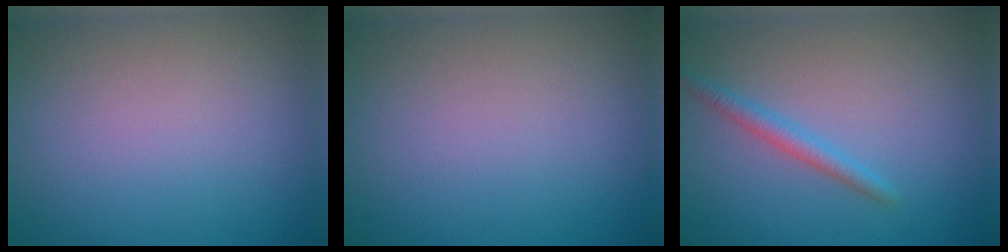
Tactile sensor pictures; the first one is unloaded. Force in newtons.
{"total": 0.0}
{"total": 1.8, "press": 1.8, "slide": 0.1}